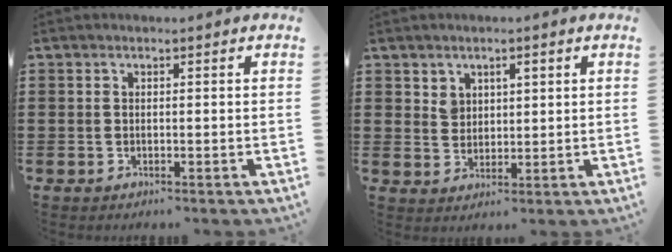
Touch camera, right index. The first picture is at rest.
{"total": 2.4, "force": [1.4, 1.8, 0.8], "torque": [-0.023, 0.007, 0.025]}